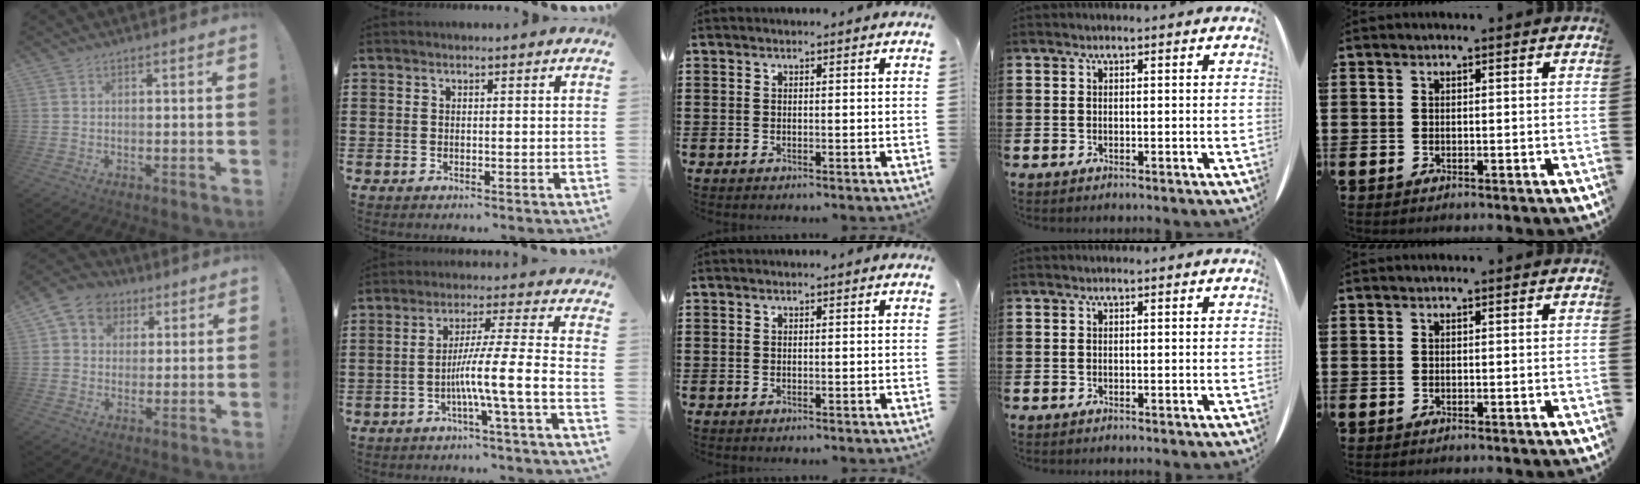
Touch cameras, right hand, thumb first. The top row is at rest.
{"thumb": {"total": 9.1, "force": [3.5, 7.7, 3.3], "torque": [-0.049, -0.010, 0.071]}, "index": {"total": 9.0, "force": [-3.7, -0.2, 8.2], "torque": [-0.141, -0.001, -0.070]}}